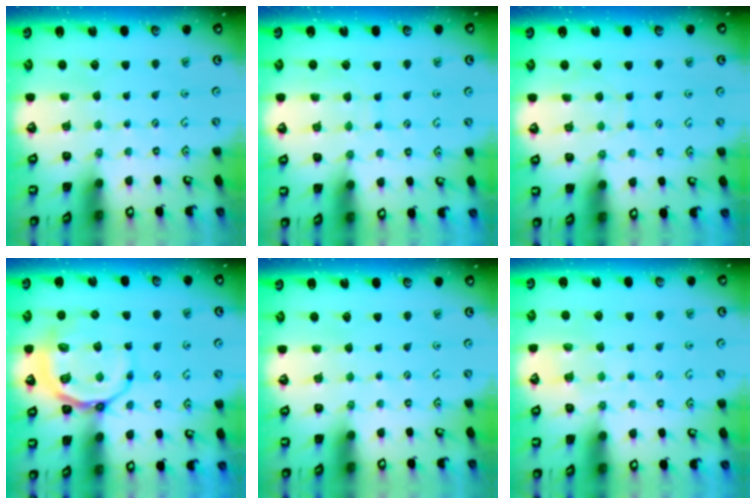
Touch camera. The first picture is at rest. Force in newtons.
{"total": 7.8, "press": 7.8, "slide": 0.4}
{"total": 3.1, "press": 3.1, "slide": 0.4}
{"total": 13.5, "press": 13.3, "slide": 2.7}
{"total": 0.0}
{"total": 6.9, "press": 6.9, "slide": 0.7}